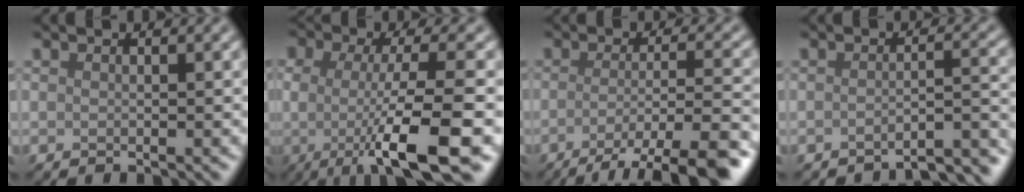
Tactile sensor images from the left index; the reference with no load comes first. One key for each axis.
{"total": 8.8, "fx": -1.8, "fy": 2.1, "fz": 8.3, "tx": -0.123, "ty": -0.010, "tz": -0.038}
{"total": 8.3, "fx": -4.5, "fy": 2.0, "fz": 6.7, "tx": -0.089, "ty": -0.002, "tz": -0.070}
{"total": 5.8, "fx": -5.4, "fy": 1.1, "fz": 2.0, "tx": -0.013, "ty": 0.005, "tz": -0.067}